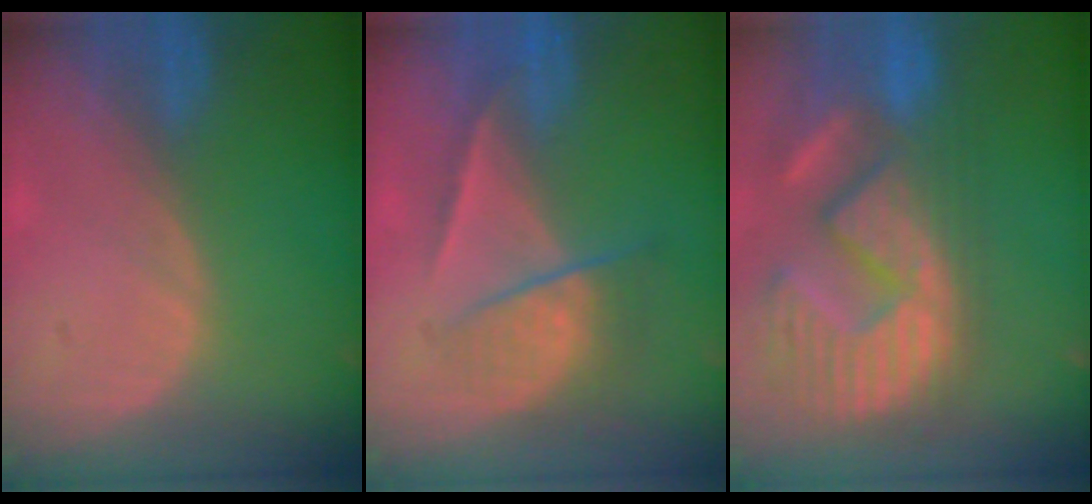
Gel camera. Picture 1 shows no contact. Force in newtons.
{"total": 6.9, "press": 5.9, "slide": 3.6}
{"total": 14.7, "press": 12.4, "slide": 8.0}